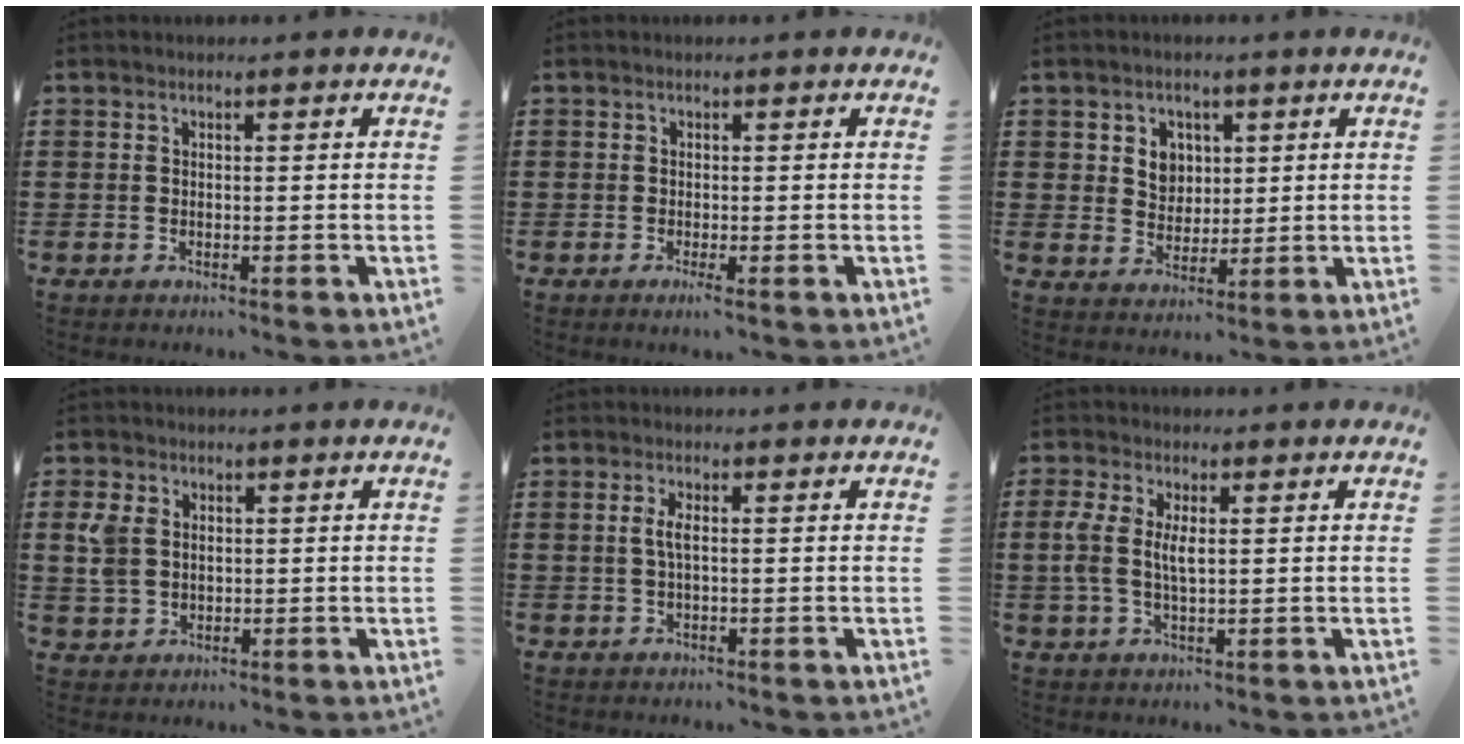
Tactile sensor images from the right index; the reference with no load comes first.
{"total": 1.1, "force": [-0.5, 0.0, 1.0], "torque": [-0.023, -0.006, -0.010]}
{"total": 4.3, "force": [1.5, 3.8, 1.4], "torque": [-0.037, 0.011, 0.024]}
{"total": 4.2, "force": [1.1, 3.1, 2.5], "torque": [-0.075, 0.007, 0.014]}
{"total": 2.2, "force": [0.1, 0.5, 2.2], "torque": [-0.049, -0.004, -0.002]}
{"total": 4.4, "force": [0.6, 1.9, 4.0], "torque": [-0.095, 0.002, 0.004]}